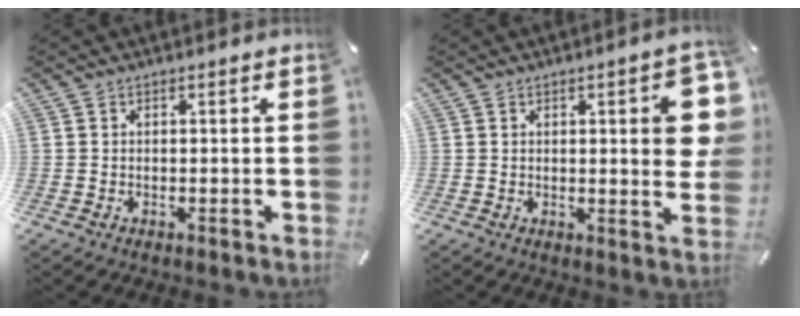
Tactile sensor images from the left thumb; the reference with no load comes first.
{"total": 10.9, "force": [2.4, 2.9, 10.2], "torque": [-0.132, -0.011, 0.036]}